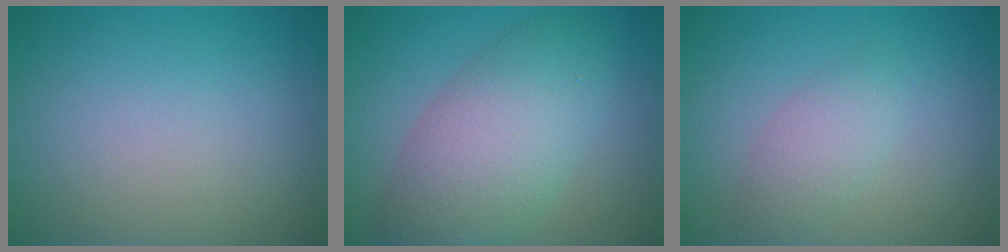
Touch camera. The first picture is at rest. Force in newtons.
{"total": 7.6, "press": 7.6, "slide": 0.1}
{"total": 2.4, "press": 2.4, "slide": 0.1}